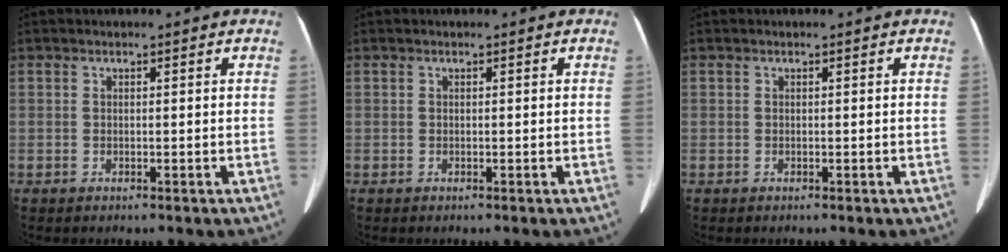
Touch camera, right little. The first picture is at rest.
{"total": 0.0}
{"total": 0.0}